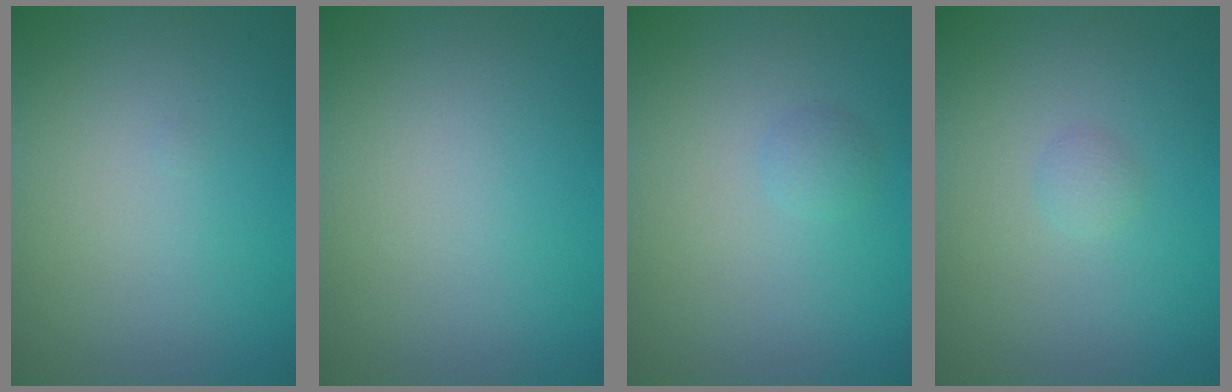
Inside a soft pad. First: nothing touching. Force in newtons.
{"total": 0.0}
{"total": 0.9, "press": 0.8, "slide": 0.0}
{"total": 0.8, "press": 0.8, "slide": 0.1}